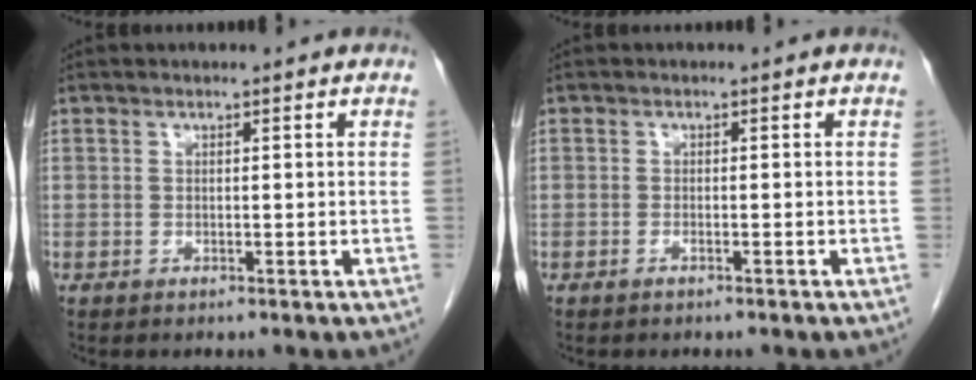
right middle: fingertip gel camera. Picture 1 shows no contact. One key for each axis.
{"total": 0.7, "fx": -0.5, "fy": 0.0, "fz": 0.5, "tx": -0.015, "ty": 0.000, "tz": -0.010}